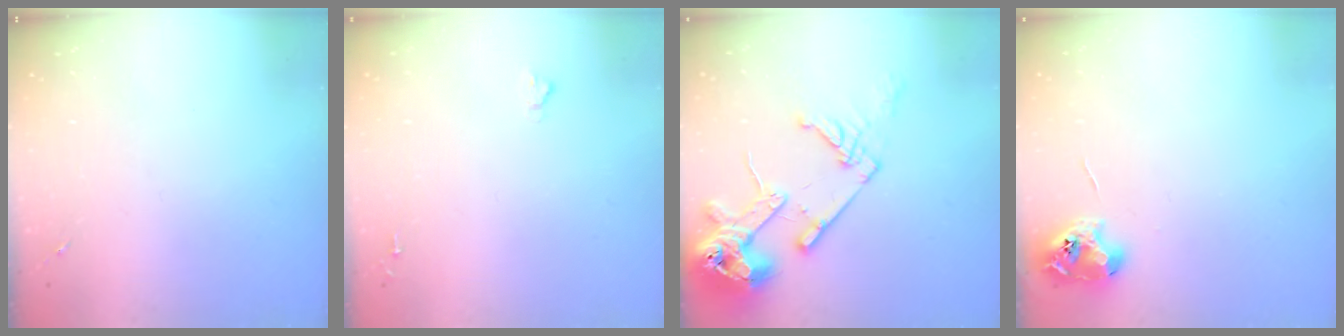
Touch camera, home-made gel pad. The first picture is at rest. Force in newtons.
{"total": 1.6, "press": 1.6, "slide": 0.2}
{"total": 18.6, "press": 18.4, "slide": 2.2}
{"total": 8.7, "press": 8.6, "slide": 0.8}